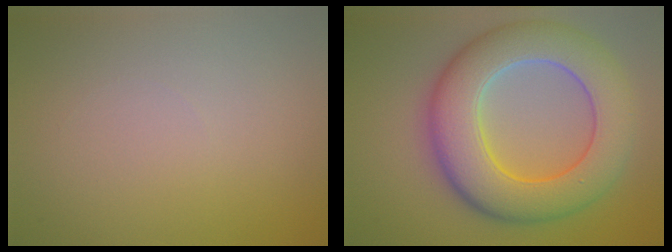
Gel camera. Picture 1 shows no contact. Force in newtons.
{"total": 10.2, "press": 10.2, "slide": 0.4}